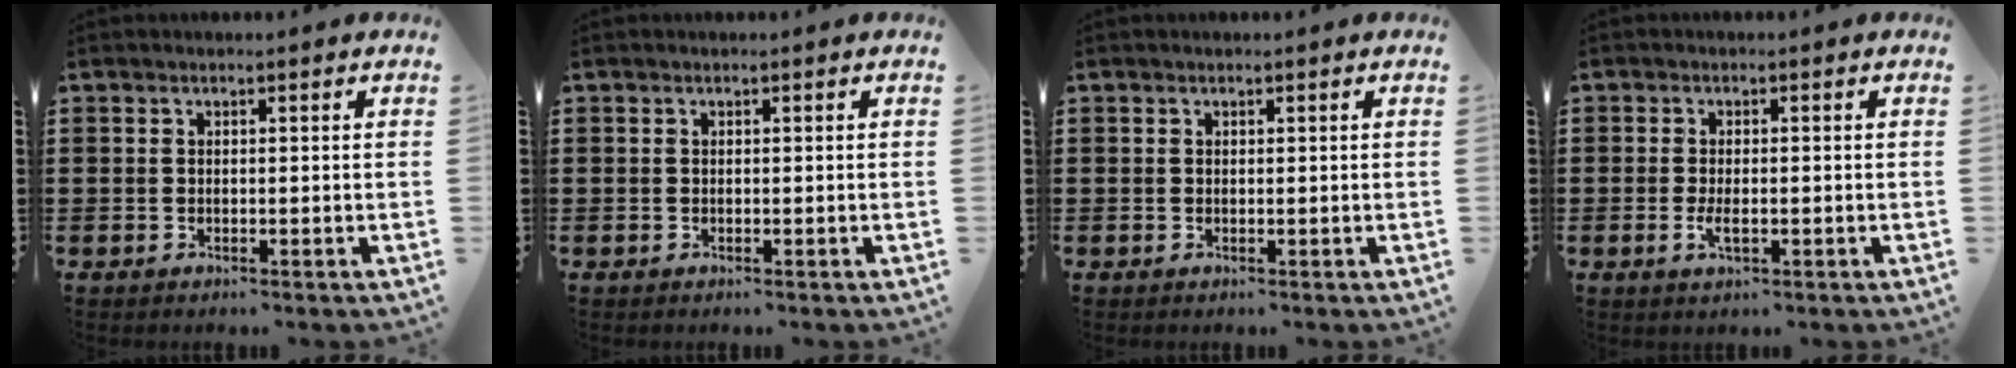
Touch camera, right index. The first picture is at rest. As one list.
[{"total": 0.0}, {"total": 0.0}, {"total": 2.4, "force": [-0.5, 0.8, 2.2], "torque": [-0.048, -0.005, -0.012]}]